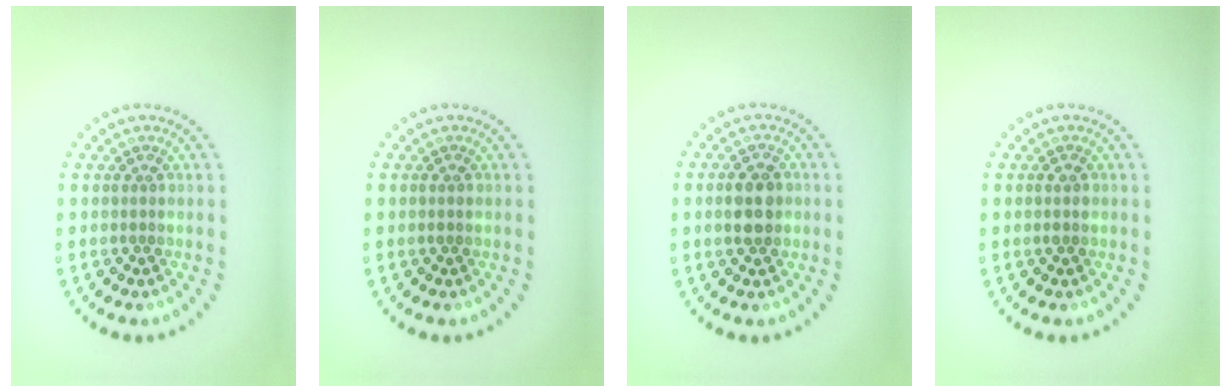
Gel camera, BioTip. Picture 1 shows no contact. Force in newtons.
{"total": 0.7, "press": 0.7, "slide": 0.0}
{"total": 3.3, "press": 3.3, "slide": 0.1}
{"total": 0.9, "press": 0.9, "slide": 0.1}